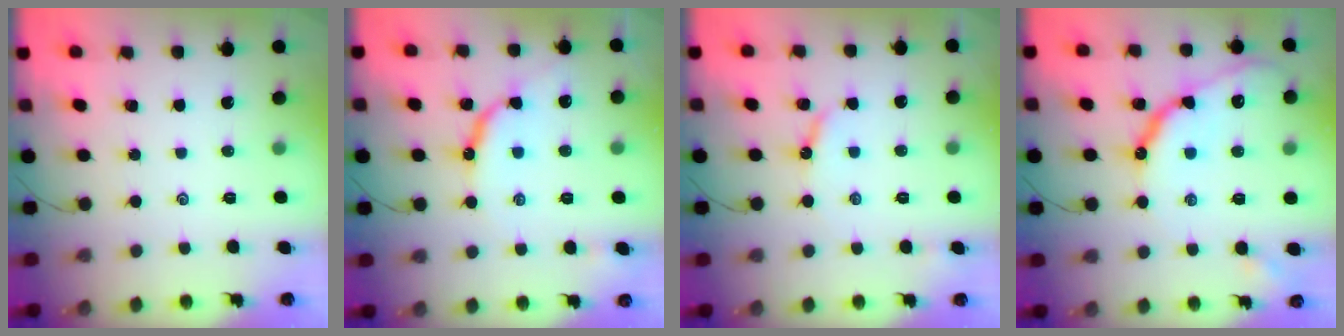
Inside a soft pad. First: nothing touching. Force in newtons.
{"total": 9.7, "press": 9.6, "slide": 0.8}
{"total": 6.2, "press": 6.2, "slide": 0.6}
{"total": 13.1, "press": 13.1, "slide": 0.7}